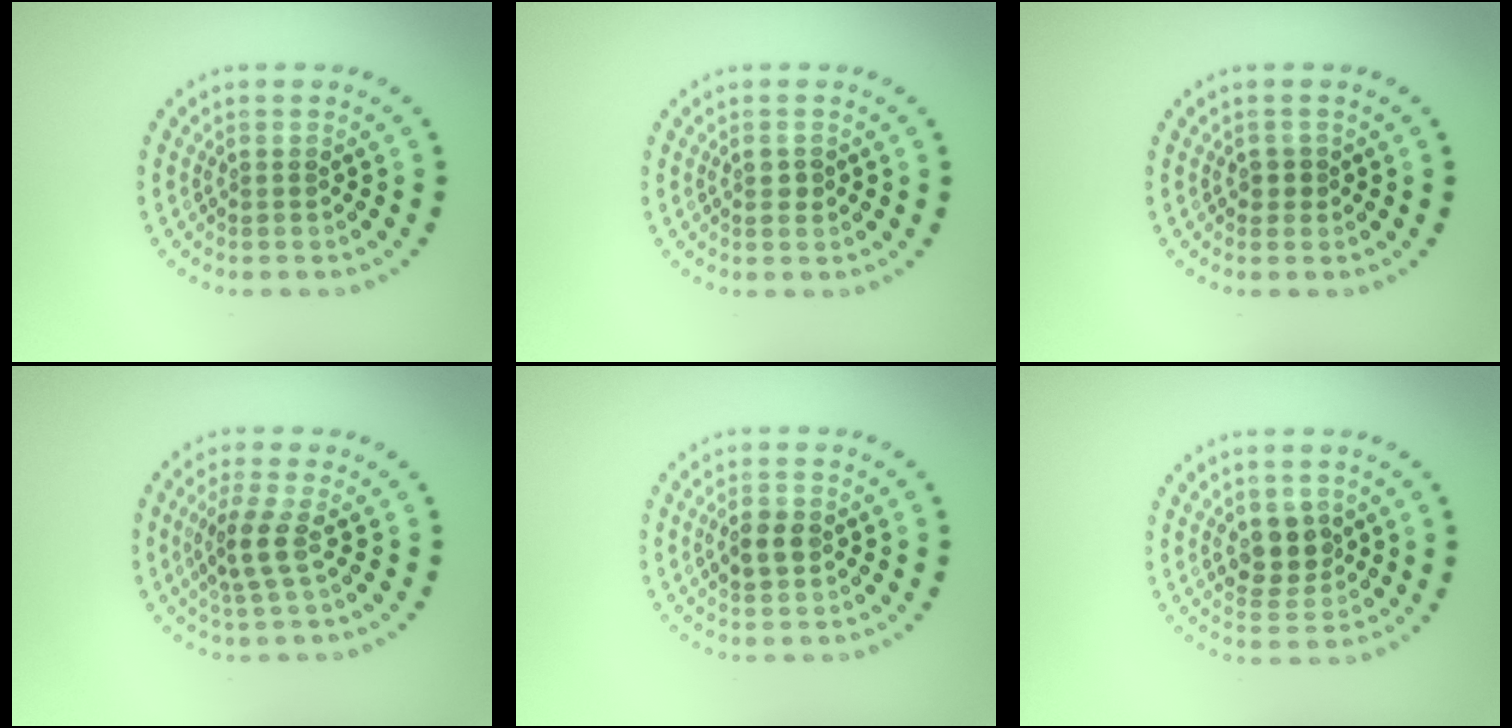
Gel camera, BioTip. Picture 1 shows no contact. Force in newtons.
{"total": 1.0, "press": 1.0, "slide": 0.3}
{"total": 1.0, "press": 0.9, "slide": 0.4}
{"total": 2.8, "press": 2.4, "slide": 1.4}
{"total": 2.2, "press": 2.2, "slide": 0.2}
{"total": 3.5, "press": 3.3, "slide": 1.0}